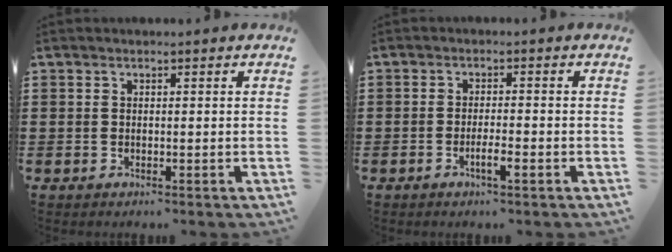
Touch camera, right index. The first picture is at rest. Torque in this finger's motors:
{"motor_torque": [1.65, 0.49, 0.02, 0.06]}